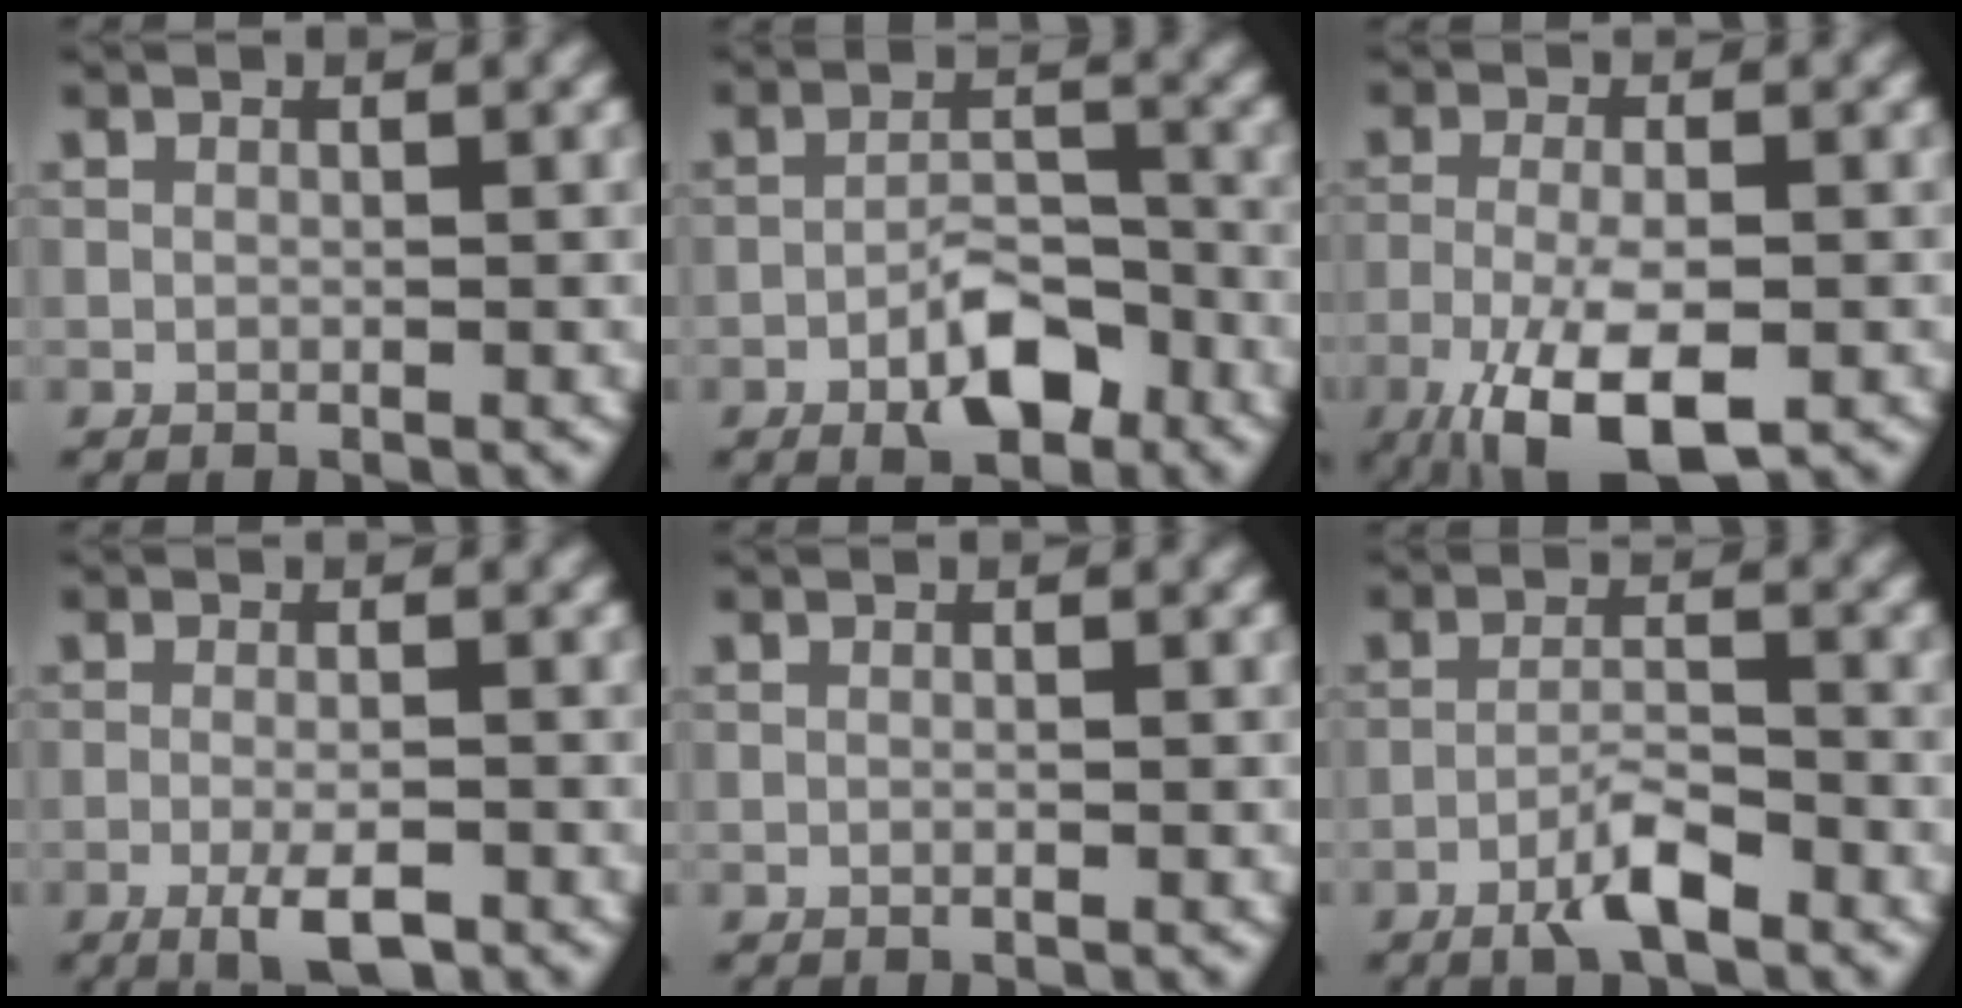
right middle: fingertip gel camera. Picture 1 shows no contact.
{"total": 5.1, "force": [-2.9, 2.1, 3.6], "torque": [-0.052, 0.006, -0.049]}
{"total": 7.7, "force": [-3.9, 2.7, 6.0], "torque": [-0.121, -0.010, -0.070]}
{"total": 3.5, "force": [-1.9, 0.8, 2.8], "torque": [-0.057, -0.002, -0.036]}
{"total": 0.0}
{"total": 3.6, "force": [-2.5, 0.7, 2.5], "torque": [-0.050, 0.007, -0.051]}